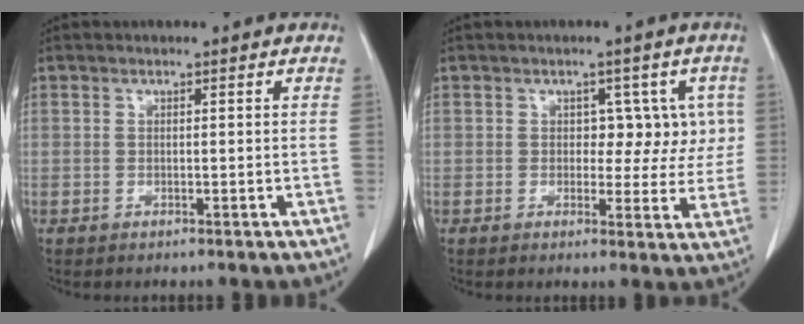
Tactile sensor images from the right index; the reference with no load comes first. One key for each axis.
{"total": 5.5, "fx": 1.1, "fy": 3.8, "fz": 3.8, "tx": -0.024, "ty": 0.017, "tz": 0.014}